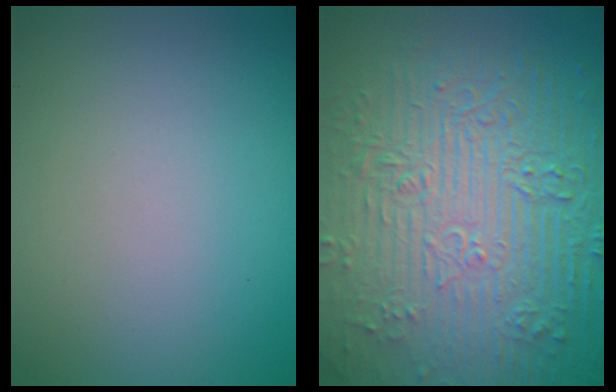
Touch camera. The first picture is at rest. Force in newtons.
{"total": 11.8, "press": 7.8, "slide": 8.8}